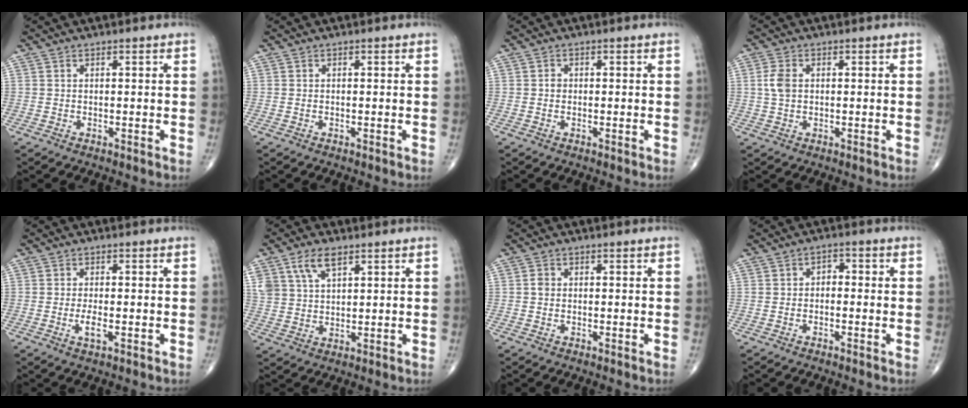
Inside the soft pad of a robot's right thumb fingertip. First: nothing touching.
{"total": 0.0}
{"total": 0.8, "force": [0.0, 0.7, 0.3], "torque": [-0.001, 0.003, -0.002]}
{"total": 3.5, "force": [0.5, 2.2, 2.6], "torque": [-0.059, 0.004, 0.008]}
{"total": 2.7, "force": [-0.7, 0.8, 2.5], "torque": [-0.051, -0.003, -0.014]}
{"total": 7.0, "force": [4.1, 3.5, 4.6], "torque": [-0.083, -0.010, 0.084]}
{"total": 1.0, "force": [0.0, 0.9, 0.5], "torque": [-0.005, 0.002, -0.002]}
{"total": 2.2, "force": [-0.4, 1.6, 1.5], "torque": [-0.008, 0.015, -0.016]}